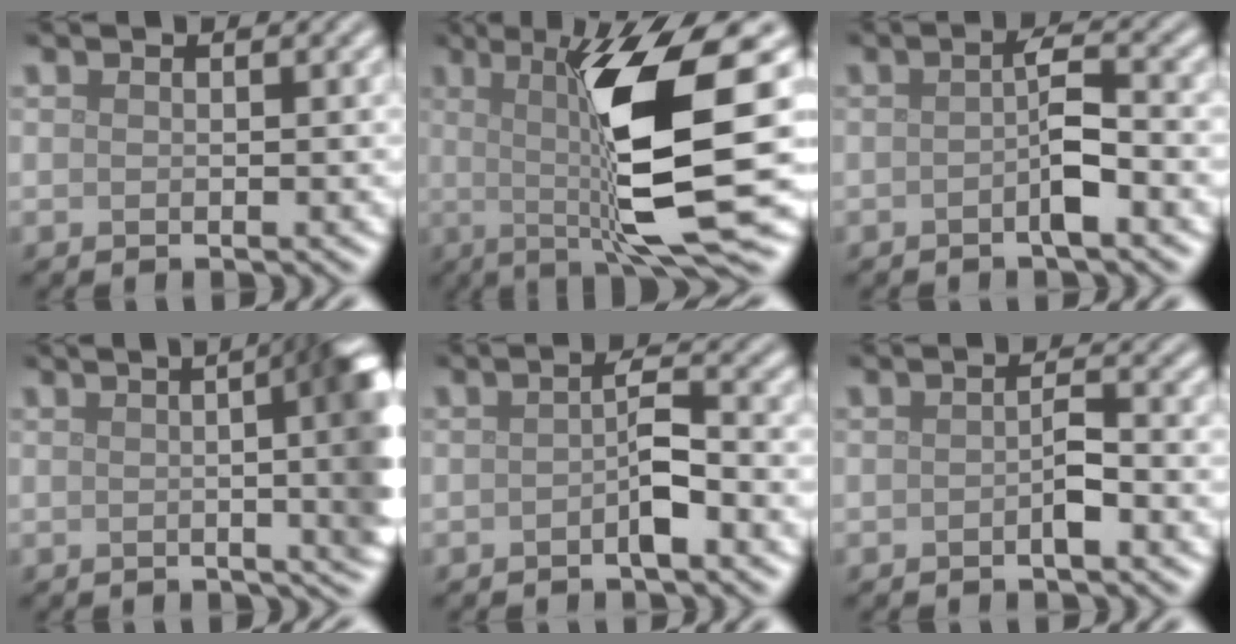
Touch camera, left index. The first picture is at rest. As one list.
[{"total": 11.9, "force": [0.5, 2.3, 11.6], "torque": [-0.167, -0.005, 0.008]}, {"total": 2.6, "force": [-0.8, 0.4, 2.4], "torque": [-0.041, 0.006, -0.016]}, {"total": 15.3, "force": [0.8, 6.8, 13.7], "torque": [-0.078, 0.024, -0.006]}, {"total": 2.4, "force": [-0.9, 0.5, 2.1], "torque": [-0.037, 0.004, -0.018]}, {"total": 1.6, "force": [-0.6, 0.3, 1.4], "torque": [-0.025, 0.002, -0.011]}]